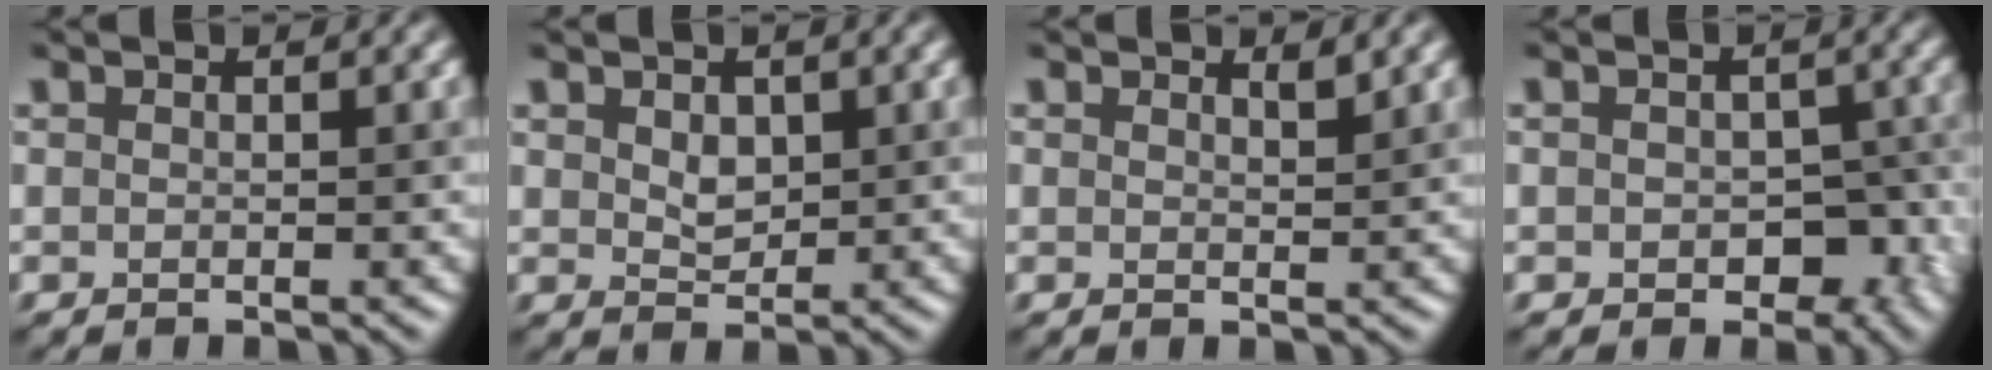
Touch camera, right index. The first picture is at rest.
{"total": 1.4, "force": [0.5, 1.1, 0.7], "torque": [-0.017, -0.005, 0.020]}
{"total": 0.9, "force": [0.9, 0.0, -0.3], "torque": [-0.003, -0.003, 0.018]}
{"total": 4.7, "force": [-1.3, 3.2, 3.2], "torque": [-0.038, -0.017, -0.007]}